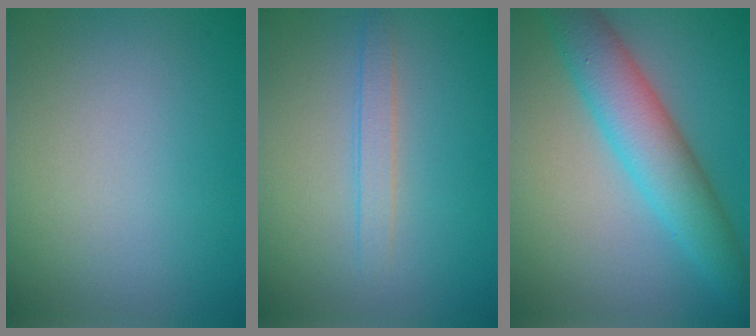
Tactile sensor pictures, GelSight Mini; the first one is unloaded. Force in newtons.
{"total": 1.7, "press": 1.7, "slide": 0.1}
{"total": 6.4, "press": 6.4, "slide": 0.2}